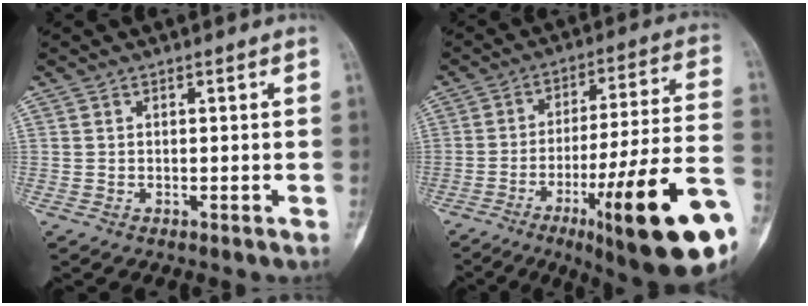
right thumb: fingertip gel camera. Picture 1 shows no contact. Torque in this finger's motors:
{"motor_torque": [3.04, 1.18, 1.37, -1.40, 0.48]}